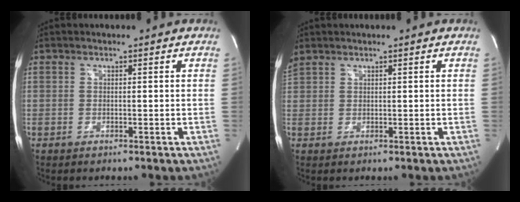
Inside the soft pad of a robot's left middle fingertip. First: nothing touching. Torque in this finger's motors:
{"motor_torque": [1.08, -1.06, 1.05, 0.21]}